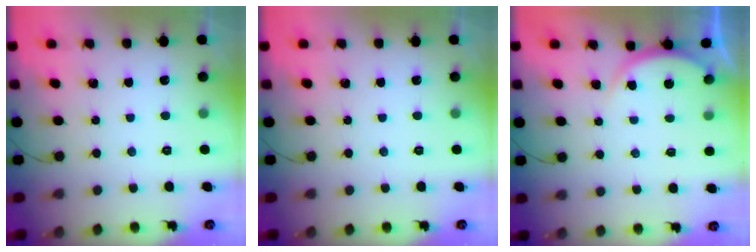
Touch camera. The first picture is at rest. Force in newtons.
{"total": 0.0}
{"total": 4.1, "press": 4.0, "slide": 0.5}